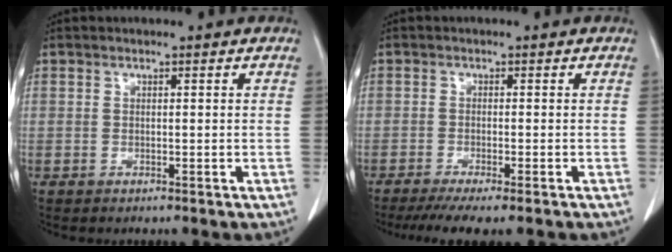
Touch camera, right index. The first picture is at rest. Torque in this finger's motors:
{"motor_torque": [0.71, -0.77, 0.43, 0.09]}